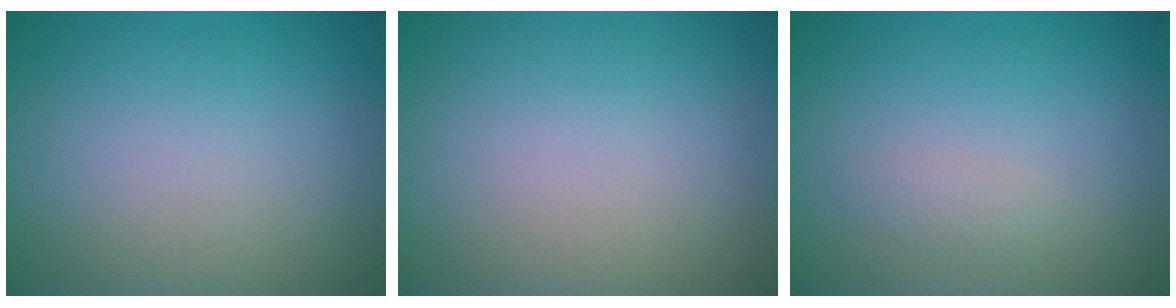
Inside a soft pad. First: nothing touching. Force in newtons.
{"total": 0.0}
{"total": 1.1, "press": 1.1, "slide": 0.0}